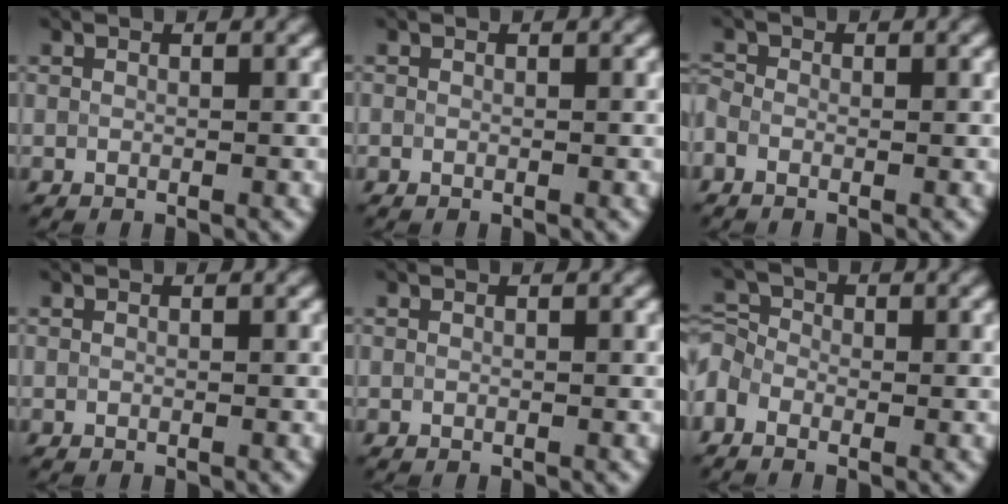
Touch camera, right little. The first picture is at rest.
{"total": 0.0}
{"total": 1.0, "force": [-0.5, 0.6, 0.6], "torque": [-0.019, -0.005, -0.014]}
{"total": 0.0}
{"total": 0.0}
{"total": 3.1, "force": [-1.4, 2.3, 1.5], "torque": [-0.030, 0.008, -0.031]}